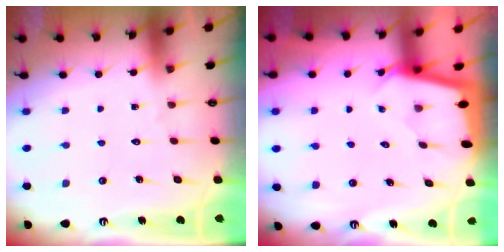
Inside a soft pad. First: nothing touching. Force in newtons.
{"total": 2.1, "press": 2.1, "slide": 0.2}